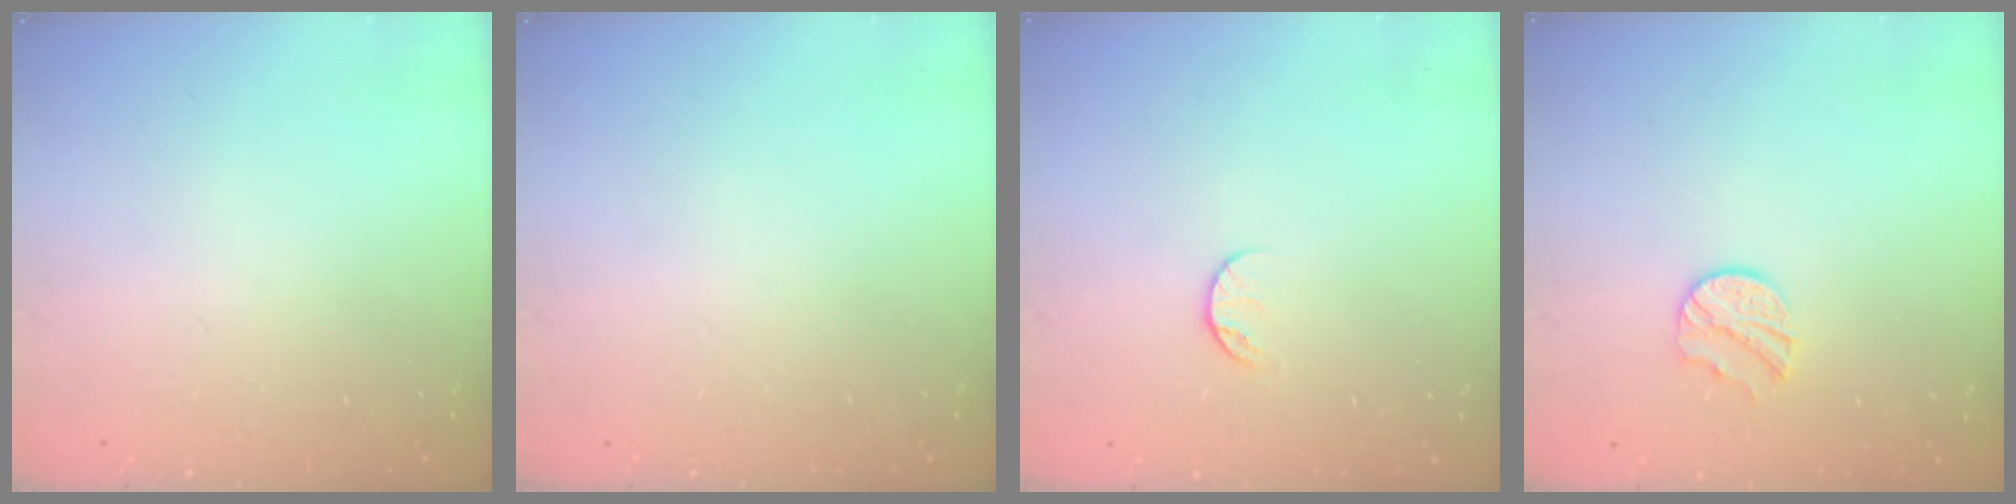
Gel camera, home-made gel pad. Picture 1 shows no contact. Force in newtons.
{"total": 0.0}
{"total": 6.7, "press": 6.6, "slide": 0.7}
{"total": 8.3, "press": 8.3, "slide": 0.2}